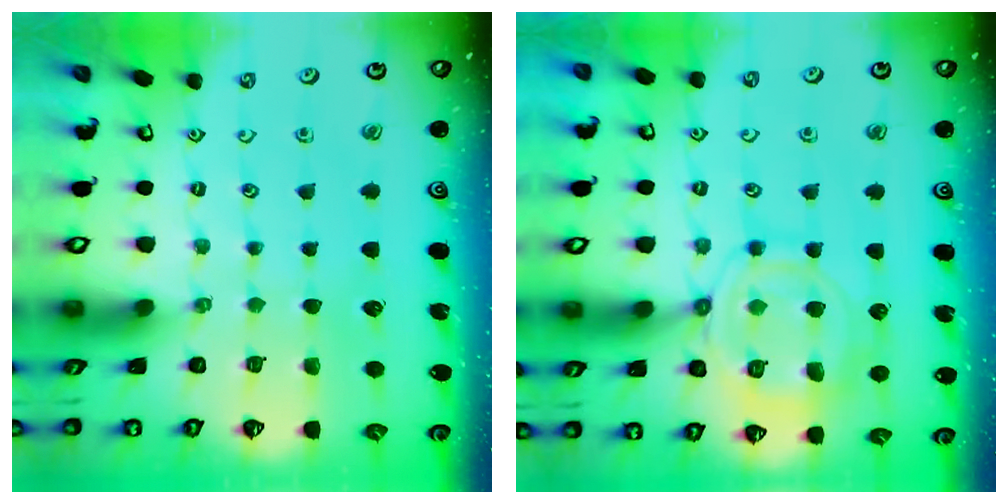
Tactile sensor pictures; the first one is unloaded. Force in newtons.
{"total": 13.3, "press": 13.2, "slide": 1.2}